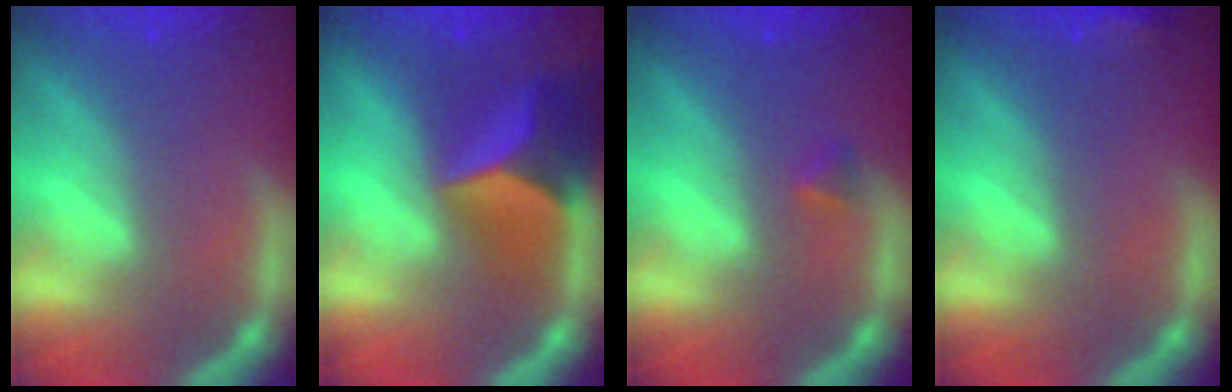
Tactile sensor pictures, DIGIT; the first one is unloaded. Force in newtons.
{"total": 7.9}
{"total": 0.9}
{"total": 1.4}